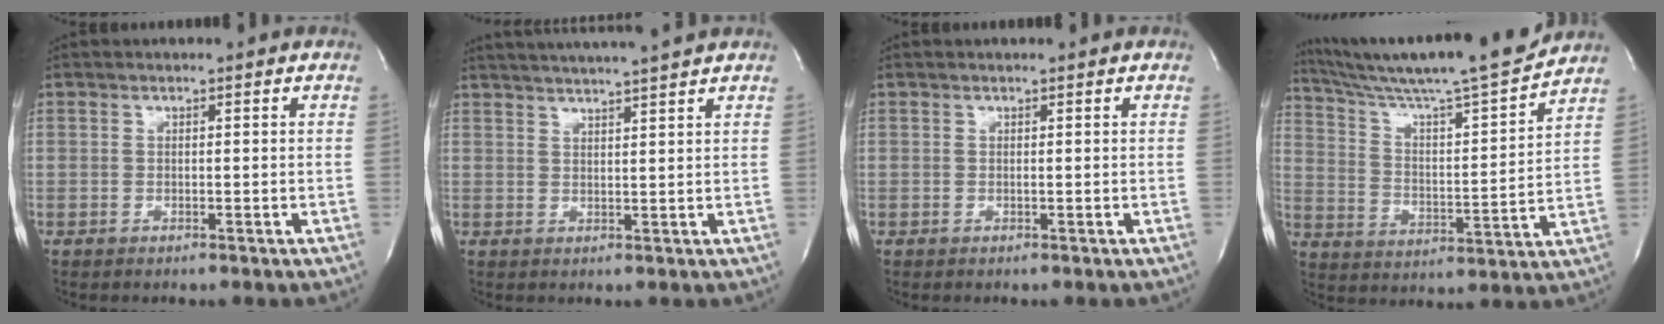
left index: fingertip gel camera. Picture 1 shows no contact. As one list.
[{"total": 10.1, "force": [9.1, -1.0, 4.1], "torque": [-0.071, 0.014, 0.127]}, {"total": 0.5, "force": [0.4, 0.0, 0.3], "torque": [-0.005, 0.002, 0.005]}, {"total": 19.8, "force": [17.7, -0.6, 8.7], "torque": [-0.151, -0.019, 0.280]}]